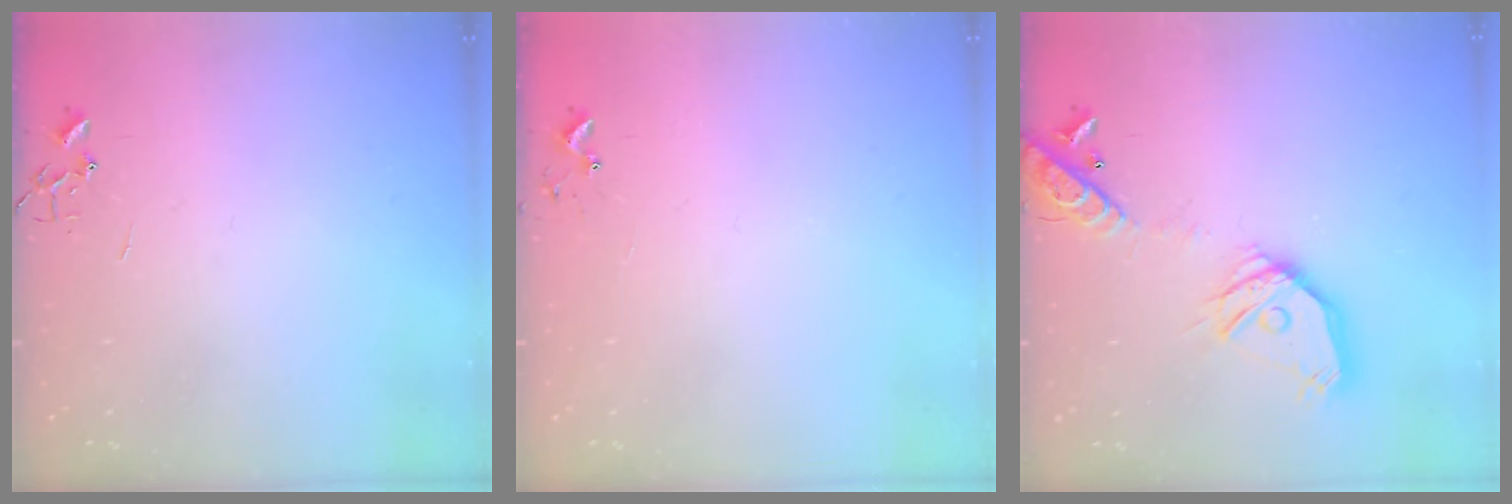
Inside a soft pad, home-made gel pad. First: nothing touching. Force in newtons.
{"total": 5.5, "press": 5.4, "slide": 0.4}
{"total": 18.8, "press": 18.6, "slide": 3.0}